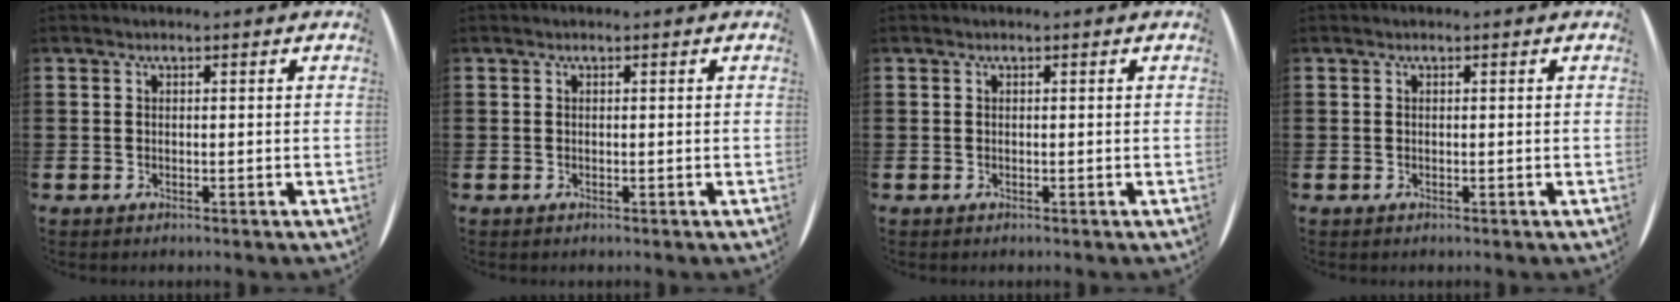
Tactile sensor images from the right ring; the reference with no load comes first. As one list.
[{"total": 0.0}, {"total": 0.0}, {"total": 0.0}]